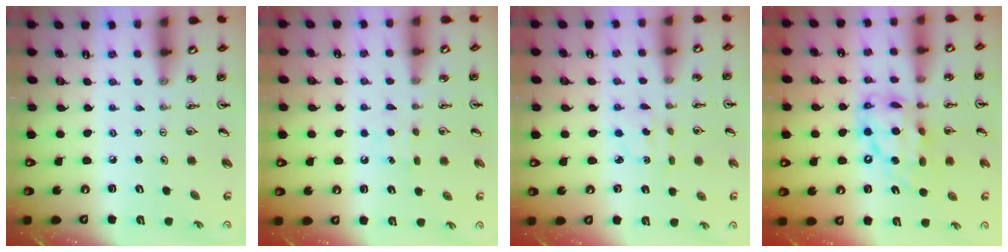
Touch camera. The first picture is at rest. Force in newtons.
{"total": 6.4, "press": 6.3, "slide": 0.7}
{"total": 2.5, "press": 2.4, "slide": 0.5}
{"total": 15.2, "press": 15.1, "slide": 1.4}